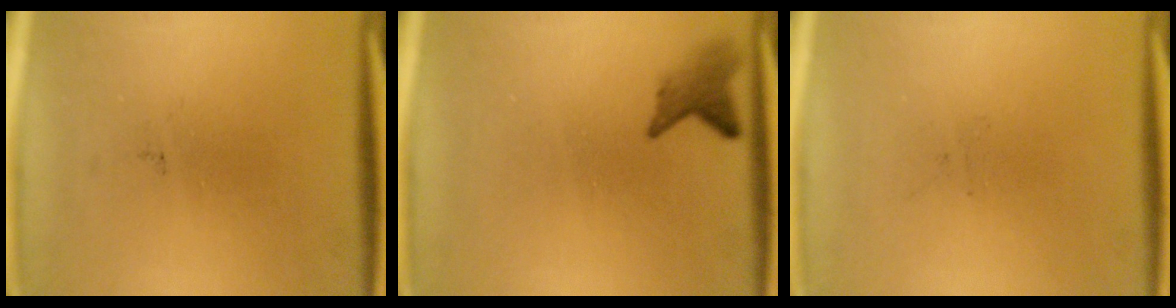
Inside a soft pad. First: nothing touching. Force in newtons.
{"total": 2.4}
{"total": 0.0}